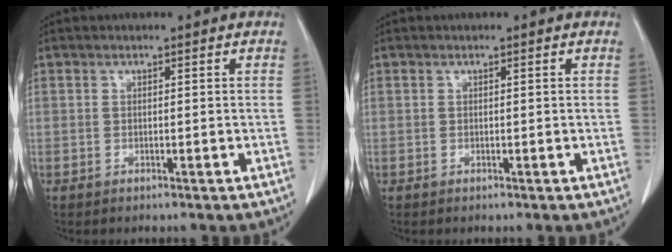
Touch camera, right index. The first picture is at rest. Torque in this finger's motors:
{"motor_torque": [-0.13, -0.04, 0.09, 0.01]}